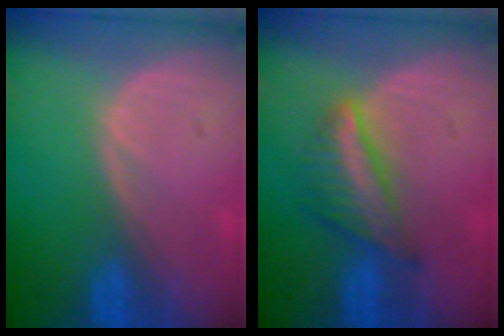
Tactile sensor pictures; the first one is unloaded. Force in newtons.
{"total": 6.2, "press": 5.9, "slide": 2.0}